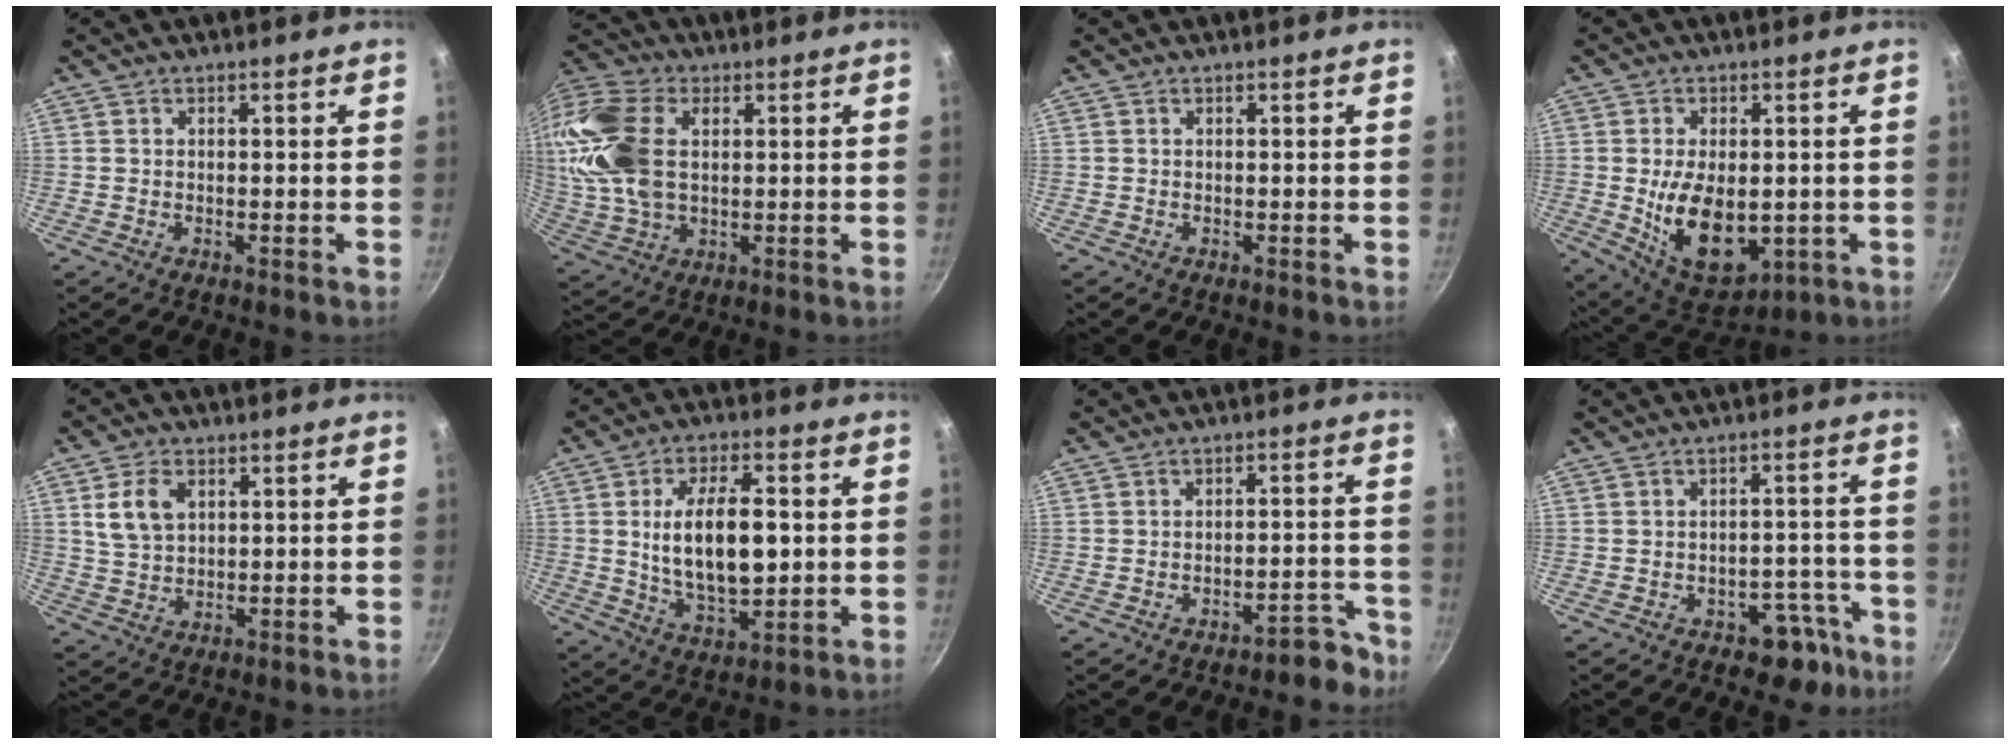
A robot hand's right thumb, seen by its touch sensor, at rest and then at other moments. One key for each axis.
{"total": 23.9, "fx": 5.3, "fy": 15.4, "fz": 17.5, "tx": -0.434, "ty": 0.026, "tz": 0.102}
{"total": 0.0}
{"total": 14.2, "fx": -1.7, "fy": 8.2, "fz": 11.4, "tx": -0.170, "ty": -0.012, "tz": -0.001}
{"total": 7.1, "fx": 2.4, "fy": 4.6, "fz": 4.8, "tx": -0.086, "ty": -0.005, "tz": 0.051}
{"total": 14.8, "fx": 1.3, "fy": 7.3, "fz": 12.8, "tx": -0.205, "ty": -0.006, "tz": 0.031}
{"total": 5.0, "fx": -4.3, "fy": 1.9, "fz": 1.7, "tx": -0.005, "ty": 0.066, "tz": -0.055}
{"total": 7.3, "fx": -4.6, "fy": 4.3, "fz": 3.6, "tx": -0.018, "ty": 0.049, "tz": -0.058}